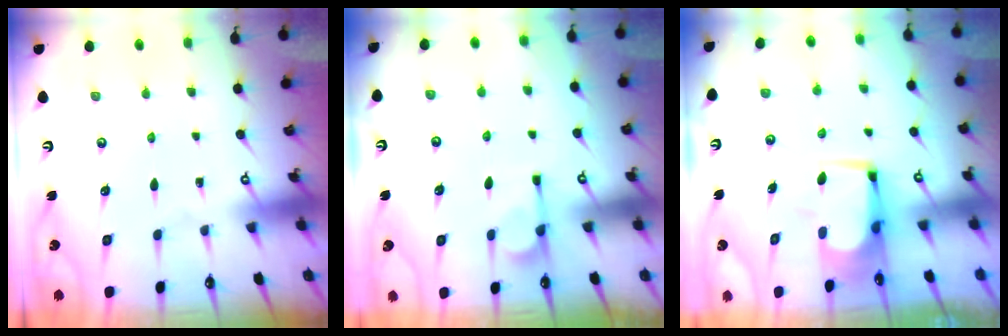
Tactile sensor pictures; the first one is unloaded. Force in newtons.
{"total": 1.2, "press": 0.3, "slide": 1.1}
{"total": 1.6, "press": 1.5, "slide": 0.2}